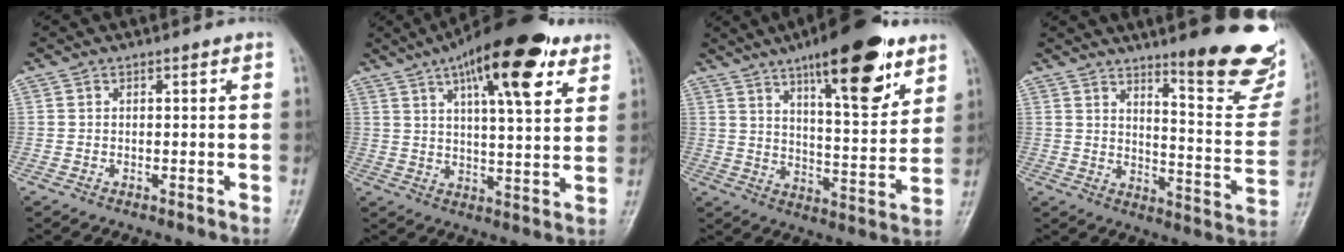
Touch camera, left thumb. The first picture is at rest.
{"total": 18.7, "force": [10.2, 5.7, 14.7], "torque": [-0.204, -0.022, 0.152]}
{"total": 19.6, "force": [11.4, 5.6, 15.0], "torque": [-0.197, -0.044, 0.175]}
{"total": 18.1, "force": [12.8, 3.6, 12.4], "torque": [-0.115, -0.102, 0.170]}